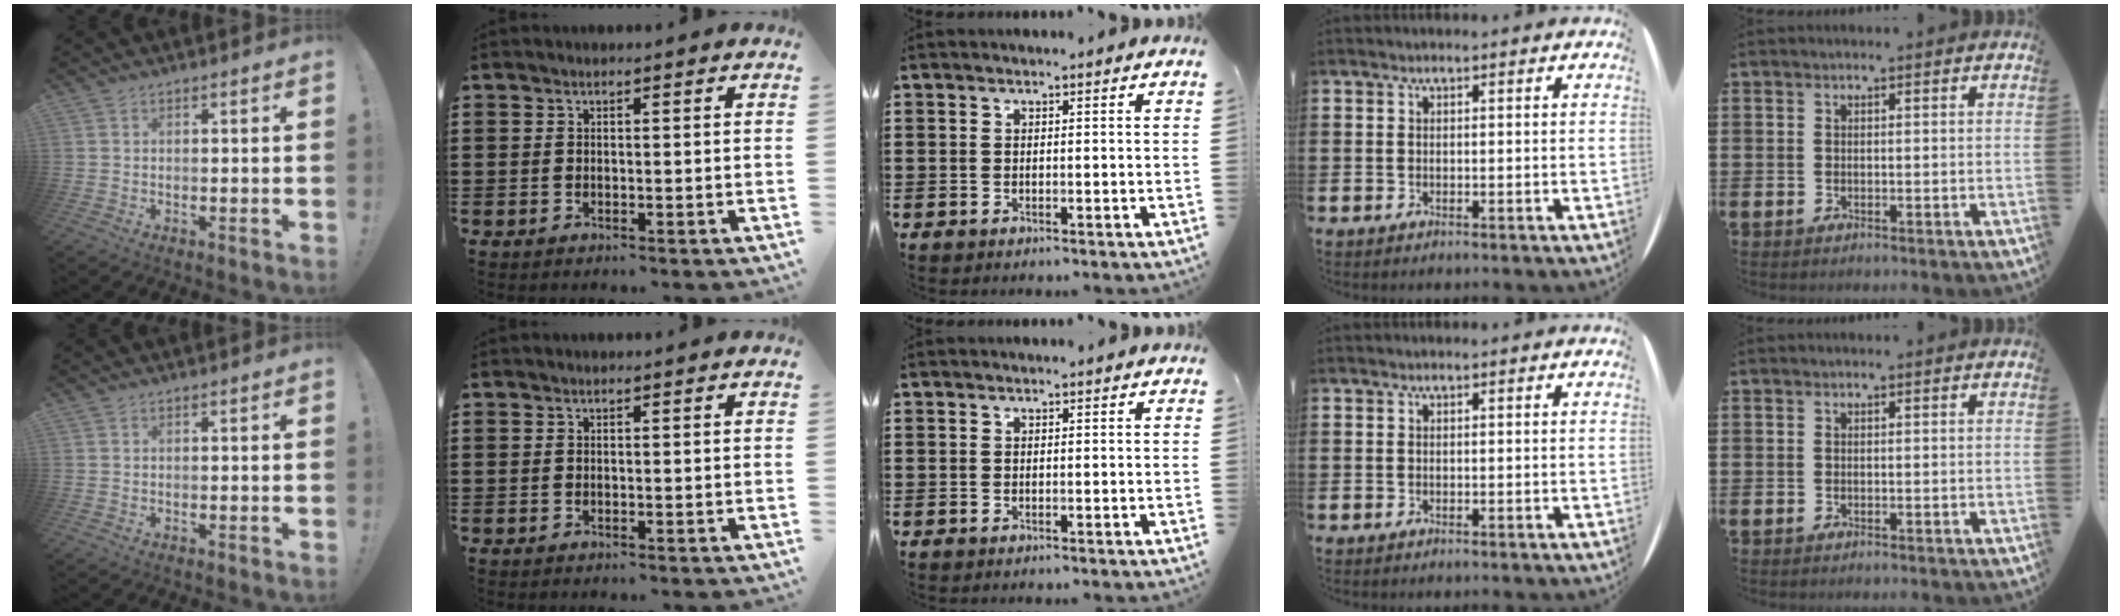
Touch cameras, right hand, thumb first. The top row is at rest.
{}